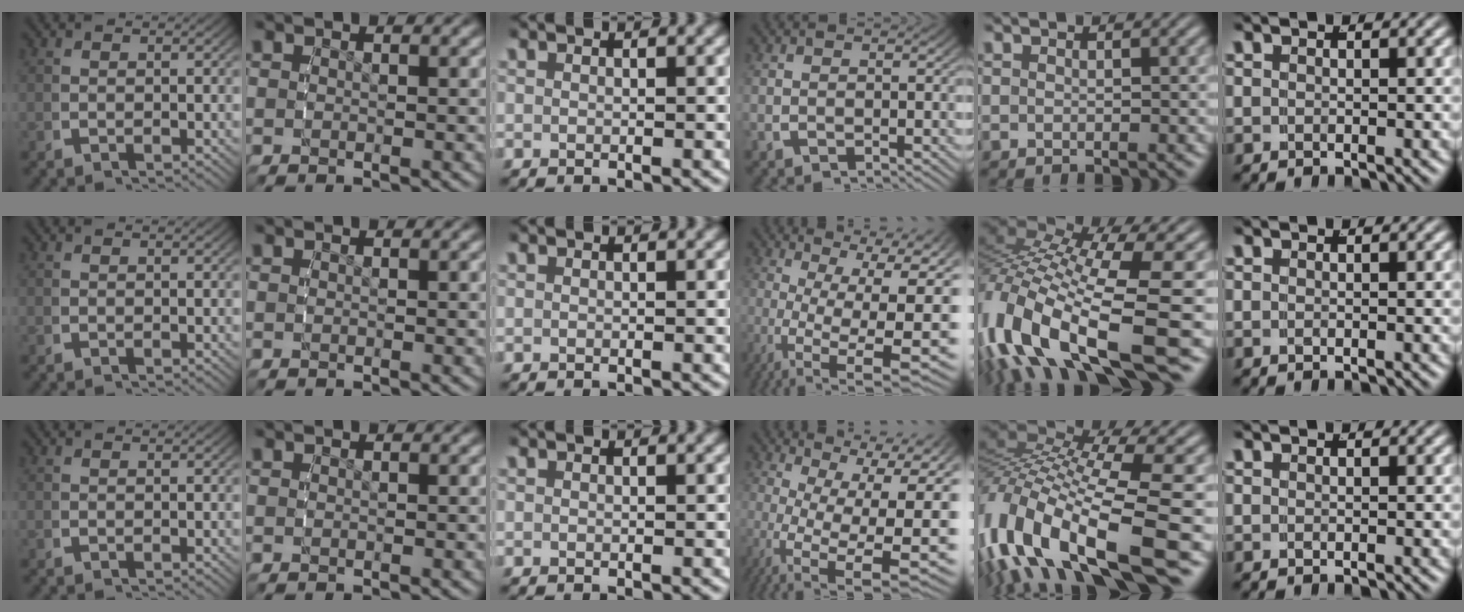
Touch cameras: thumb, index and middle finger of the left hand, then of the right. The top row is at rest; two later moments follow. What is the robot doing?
{"motion": "grasp_and_lifting", "object": "backpack"}